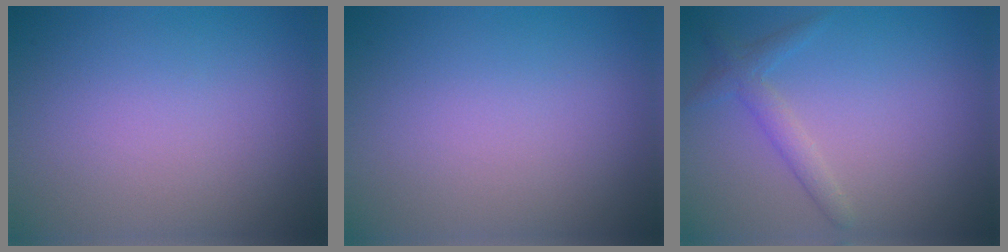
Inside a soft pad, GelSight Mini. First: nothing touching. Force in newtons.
{"total": 0.0}
{"total": 1.9, "press": 1.9, "slide": 0.1}